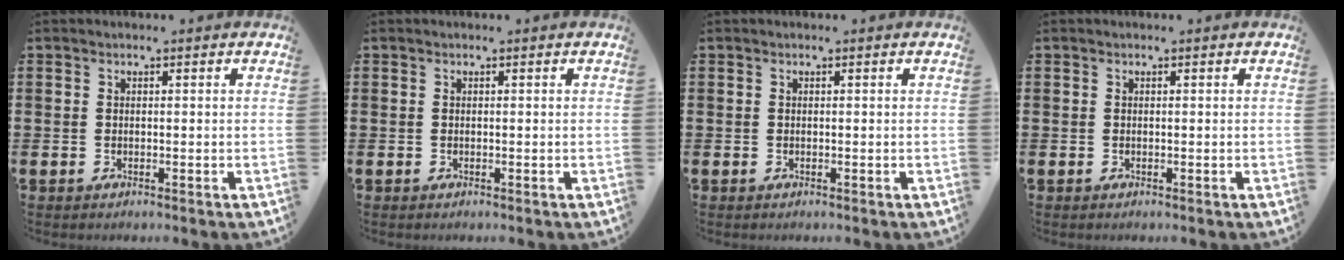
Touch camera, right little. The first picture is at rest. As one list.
[{"total": 0.0}, {"total": 0.0}, {"total": 0.0}]